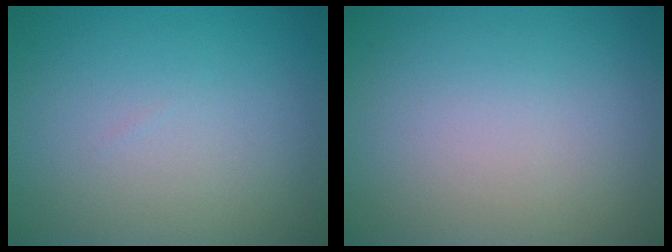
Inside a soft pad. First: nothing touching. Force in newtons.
{"total": 0.0}